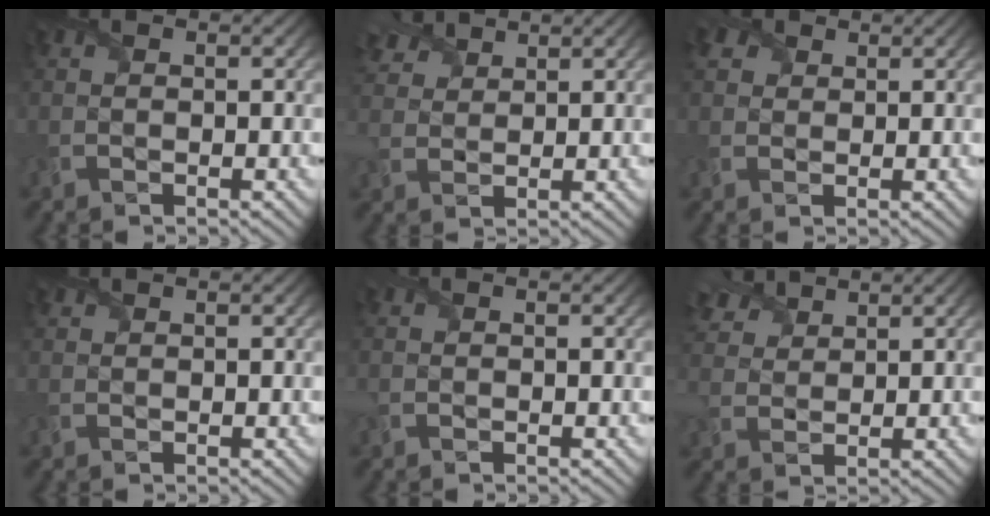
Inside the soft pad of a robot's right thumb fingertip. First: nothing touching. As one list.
[{"total": 4.3, "force": [3.6, 2.0, 1.5], "torque": [-0.041, 0.014, 0.073]}, {"total": 3.2, "force": [1.8, 2.3, 1.2], "torque": [-0.036, 0.008, 0.033]}, {"total": 0.8, "force": [0.8, 0.1, 0.1], "torque": [-0.006, 0.003, 0.020]}, {"total": 0.0}, {"total": 5.1, "force": [4.1, 2.4, 1.9], "torque": [-0.055, 0.016, 0.083]}]